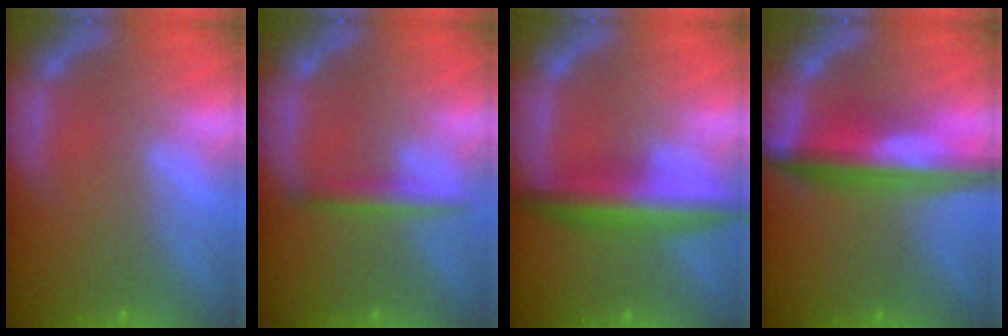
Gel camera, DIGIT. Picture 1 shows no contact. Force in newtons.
{"total": 2.4}
{"total": 6.0}
{"total": 8.1}